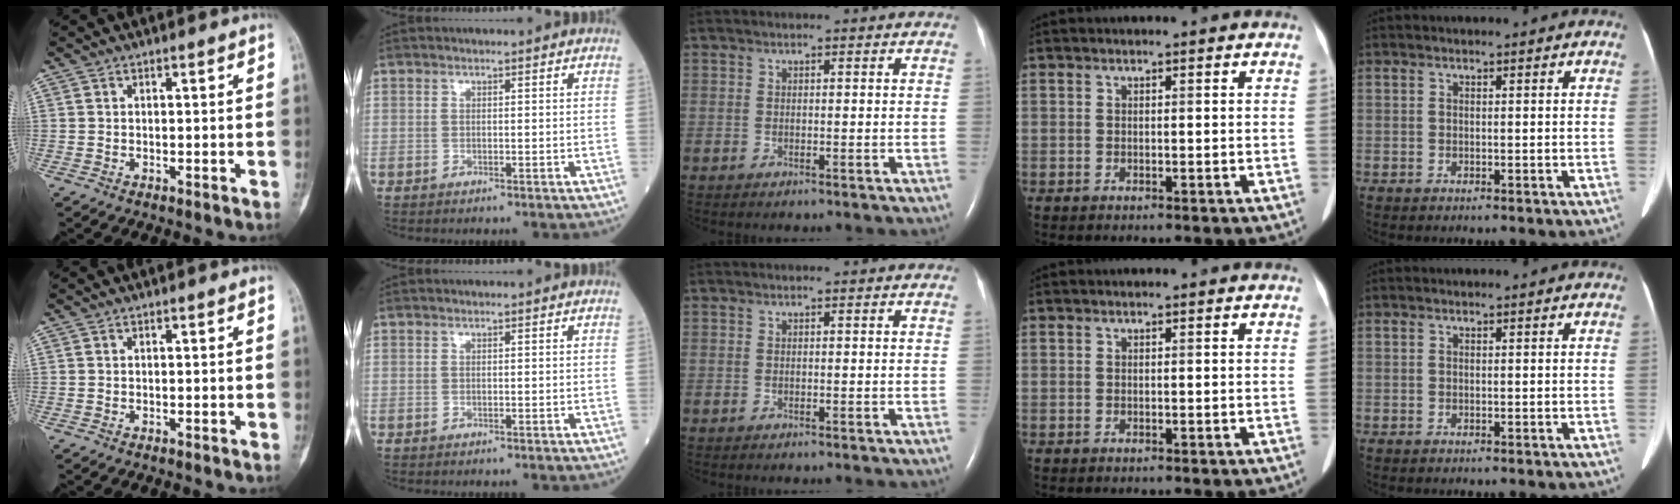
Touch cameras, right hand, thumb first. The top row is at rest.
{}